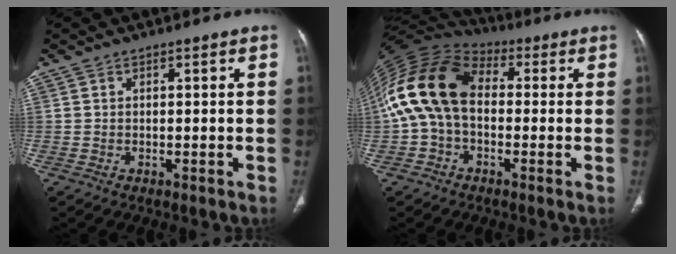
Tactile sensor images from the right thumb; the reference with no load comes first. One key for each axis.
{"total": 16.3, "fx": 0.3, "fy": 10.8, "fz": 12.2, "tx": -0.240, "ty": 0.042, "tz": -0.003}